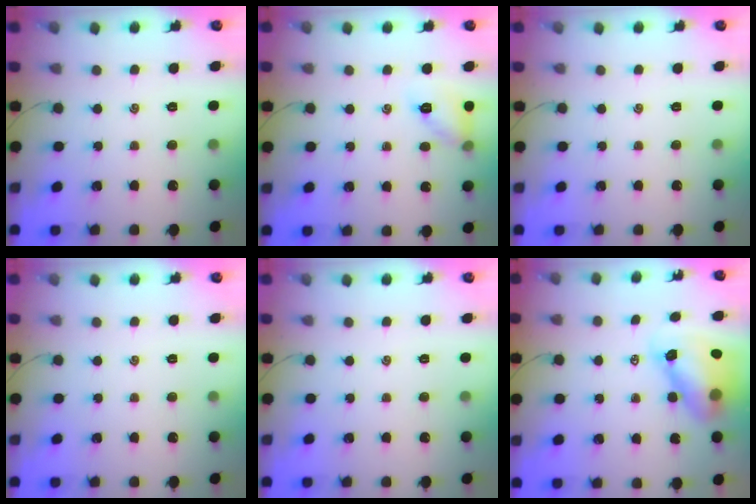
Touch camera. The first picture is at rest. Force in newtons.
{"total": 8.7, "press": 8.7, "slide": 1.1}
{"total": 0.0}
{"total": 0.0}
{"total": 0.0}
{"total": 9.0, "press": 8.6, "slide": 2.4}